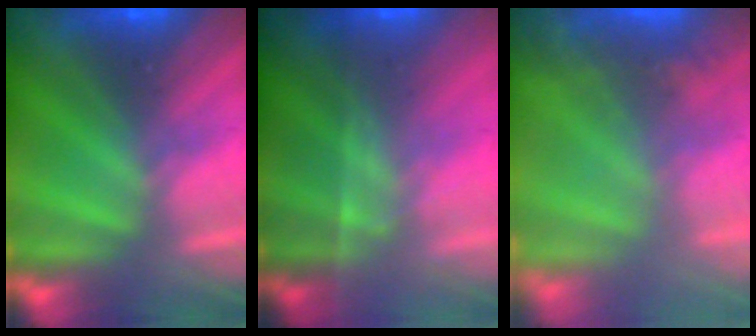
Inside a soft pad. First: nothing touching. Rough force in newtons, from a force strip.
{"total": 1.8}
{"total": 5.6}